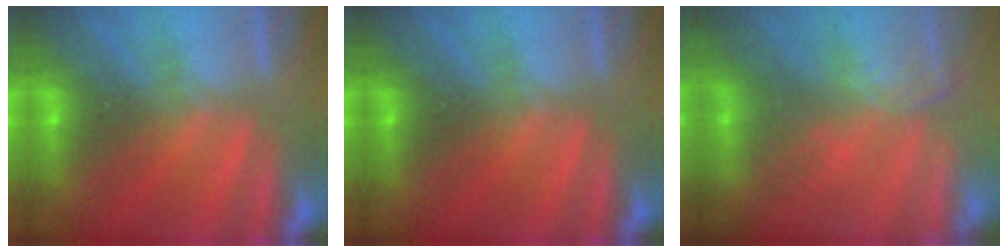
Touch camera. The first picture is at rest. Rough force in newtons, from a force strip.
{"total": 0.0}
{"total": 2.5}